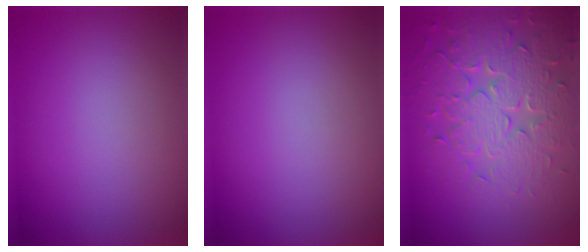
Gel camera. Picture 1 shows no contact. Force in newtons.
{"total": 0.0}
{"total": 7.1, "press": 5.8, "slide": 4.2}